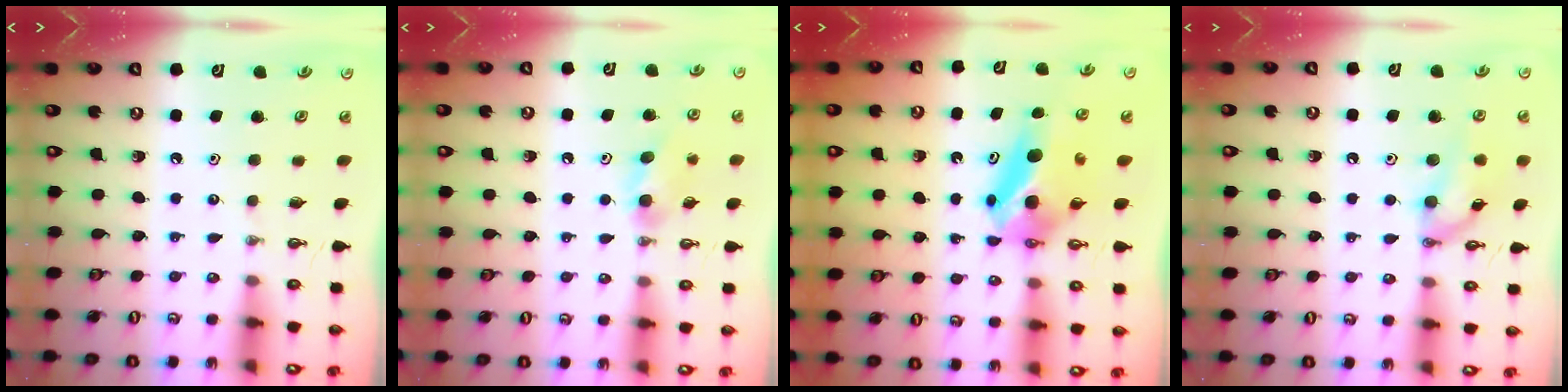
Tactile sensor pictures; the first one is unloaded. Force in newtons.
{"total": 9.8, "press": 6.2, "slide": 7.6}
{"total": 6.9, "press": 6.6, "slide": 2.1}
{"total": 11.5, "press": 11.4, "slide": 0.9}